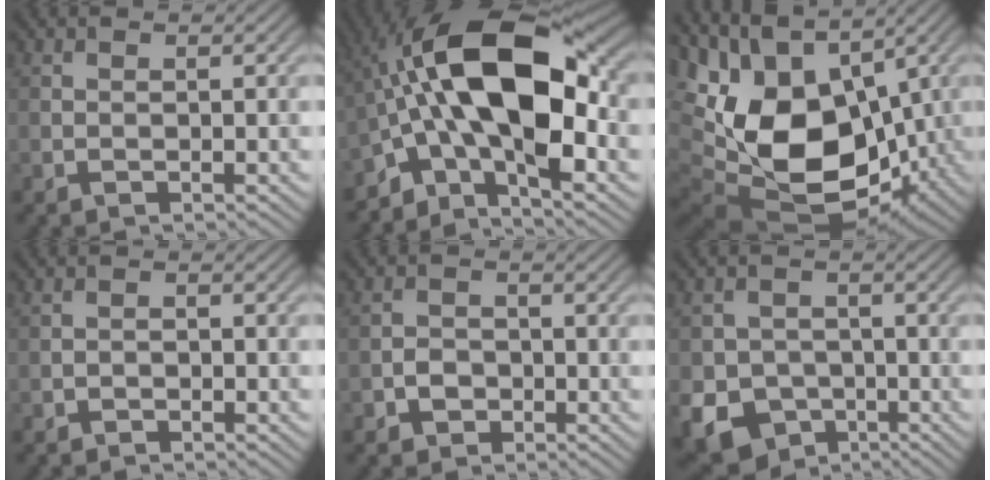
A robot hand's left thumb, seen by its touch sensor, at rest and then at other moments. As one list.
[{"total": 15.7, "force": [-1.5, 7.3, 13.8], "torque": [-0.241, 0.026, -0.047]}, {"total": 19.7, "force": [0.1, 12.2, 15.5], "torque": [-0.297, -0.007, 0.019]}, {"total": 1.1, "force": [-0.9, 0.4, 0.4], "torque": [-0.004, 0.002, -0.019]}, {"total": 2.5, "force": [-1.3, 1.9, 1.0], "torque": [-0.015, 0.003, -0.029]}, {"total": 10.0, "force": [-4.6, 8.4, 3.2], "torque": [-0.070, -0.042, -0.097]}]